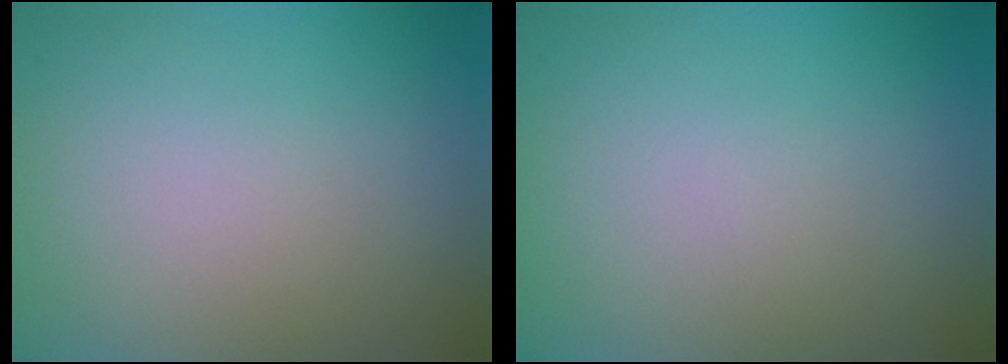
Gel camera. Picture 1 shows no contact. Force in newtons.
{"total": 0.0}